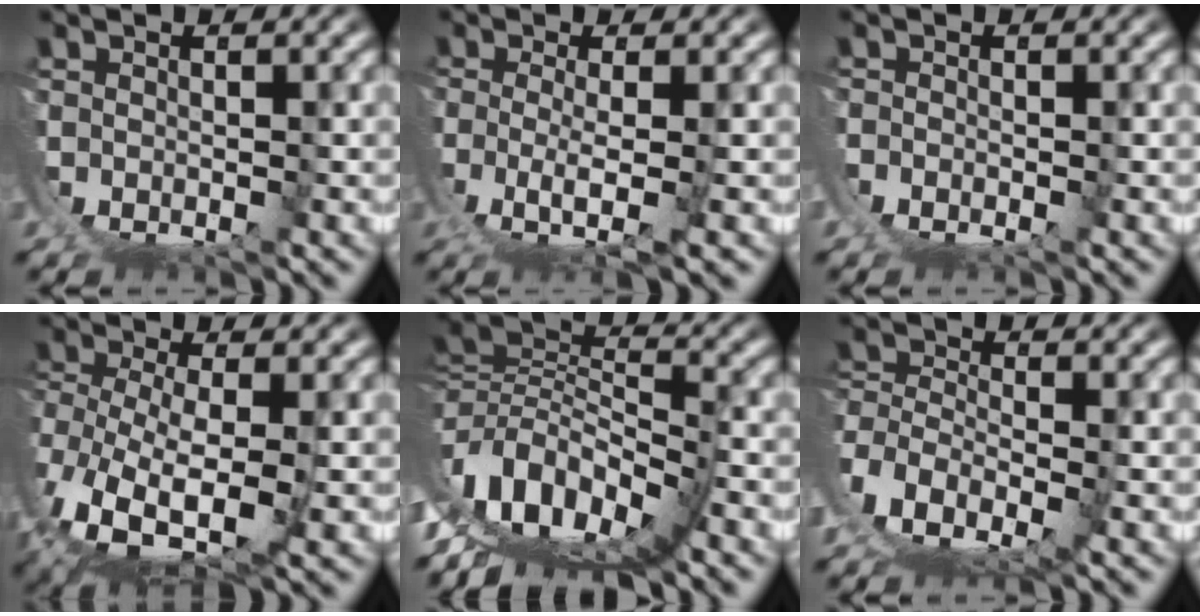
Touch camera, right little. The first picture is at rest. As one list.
[{"total": 3.7, "force": [0.6, 0.8, 3.6], "torque": [-0.088, -0.027, 0.025]}, {"total": 1.4, "force": [-0.2, 1.1, 0.9], "torque": [-0.025, -0.004, -0.002]}, {"total": 9.0, "force": [-0.1, 5.8, 6.9], "torque": [-0.187, -0.058, 0.029]}, {"total": 11.8, "force": [1.1, 7.3, 9.2], "torque": [-0.174, -0.031, 0.030]}, {"total": 10.1, "force": [1.0, 8.6, 5.1], "torque": [-0.162, -0.041, 0.014]}]